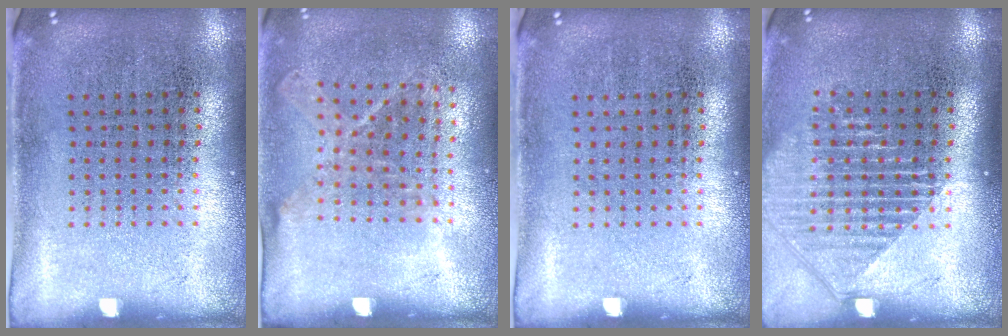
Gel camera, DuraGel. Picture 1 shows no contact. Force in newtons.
{"total": 1.1, "press": 0.9, "slide": 0.7}
{"total": 0.0}
{"total": 1.6, "press": 1.4, "slide": 0.7}